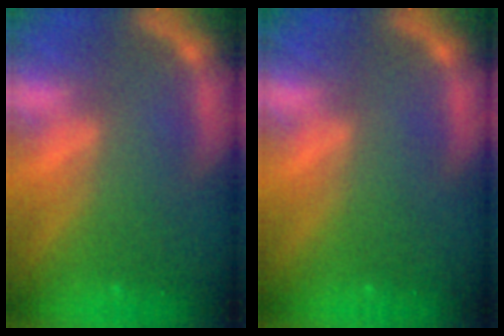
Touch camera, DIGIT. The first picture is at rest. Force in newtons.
{"total": 0.0}